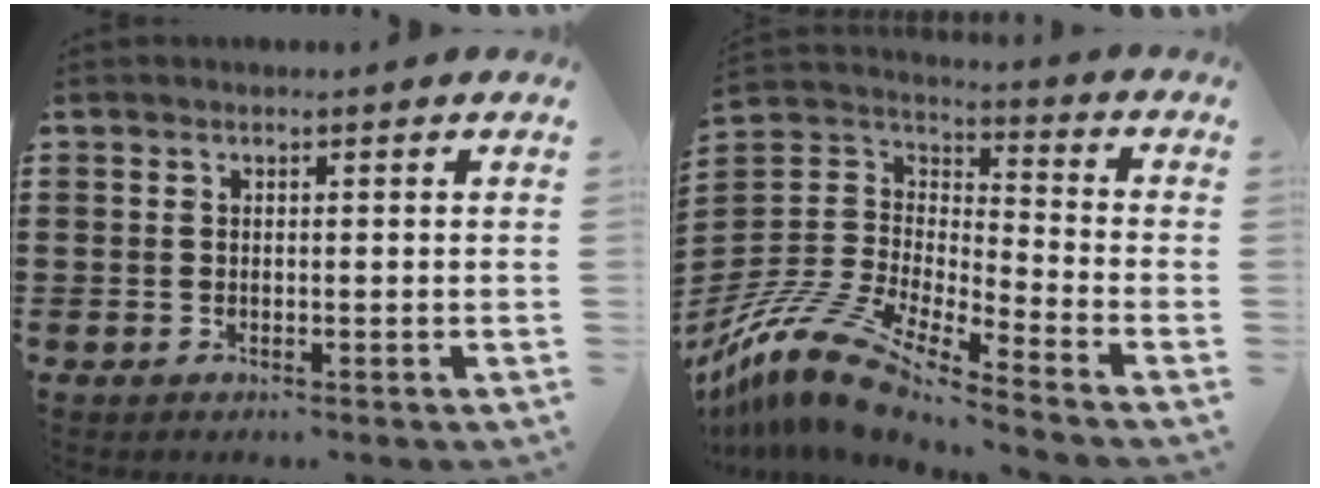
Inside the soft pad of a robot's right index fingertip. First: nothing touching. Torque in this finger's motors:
{"motor_torque": [-0.86, 0.96, 0.62, 0.20]}